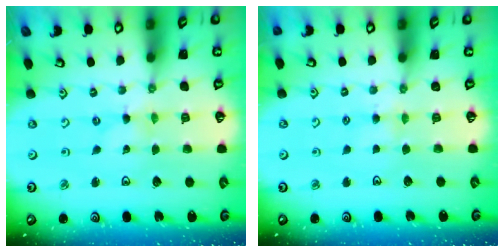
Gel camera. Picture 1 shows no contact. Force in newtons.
{"total": 3.4, "press": 3.3, "slide": 0.6}